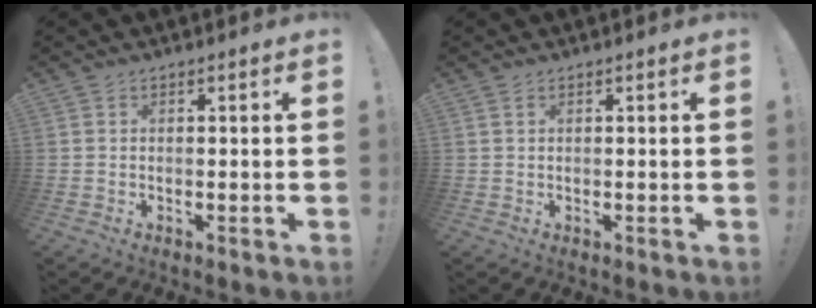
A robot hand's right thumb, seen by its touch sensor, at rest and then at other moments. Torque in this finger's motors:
{"motor_torque": [-0.07, -0.07, -0.14, -0.29, -0.05]}